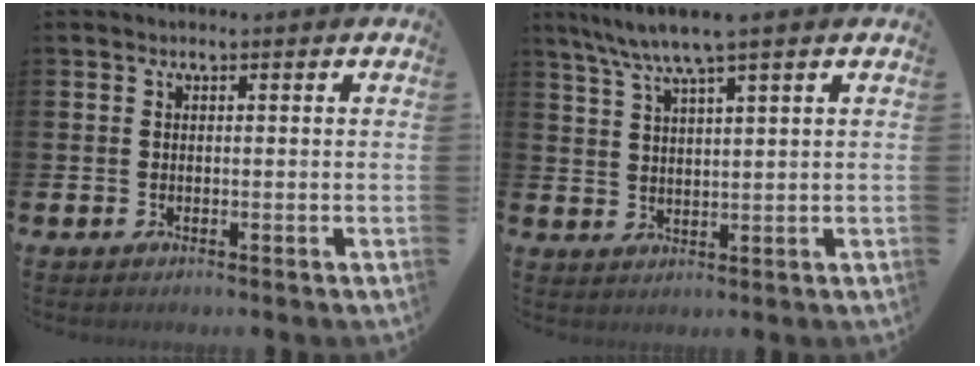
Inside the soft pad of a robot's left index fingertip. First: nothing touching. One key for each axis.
{"total": 5.6, "fx": 4.5, "fy": -0.3, "fz": 3.4, "tx": -0.085, "ty": -0.010, "tz": 0.079}